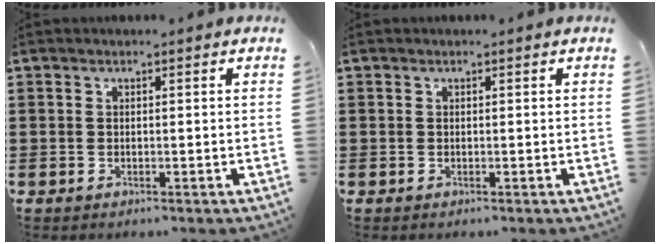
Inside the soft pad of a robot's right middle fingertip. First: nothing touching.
{"total": 0.0}